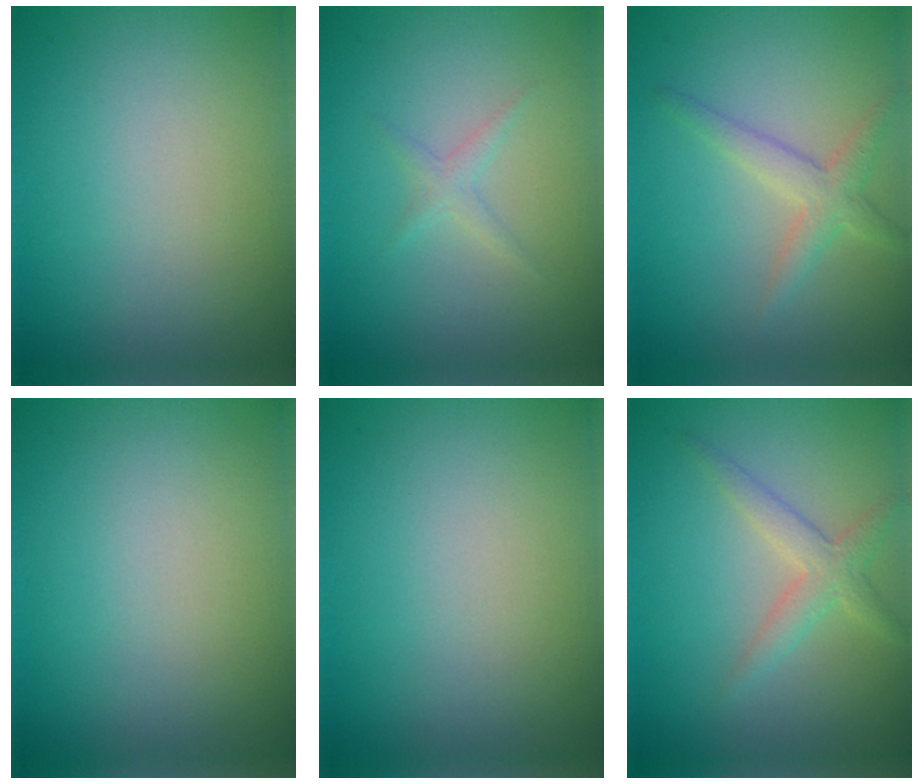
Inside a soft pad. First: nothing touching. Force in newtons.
{"total": 1.1, "press": 1.1, "slide": 0.1}
{"total": 2.5, "press": 2.5, "slide": 0.2}
{"total": 0.0}
{"total": 0.0}
{"total": 2.5, "press": 2.5, "slide": 0.0}